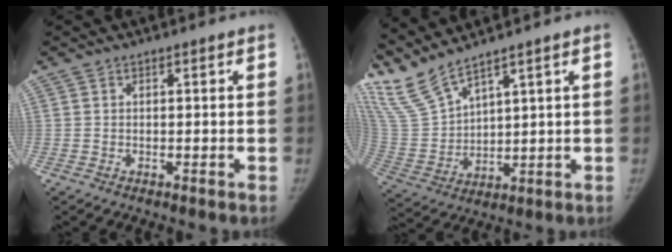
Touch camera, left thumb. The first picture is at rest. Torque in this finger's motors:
{"motor_torque": [1.04, -0.36, 1.35, -1.42, 0.45]}